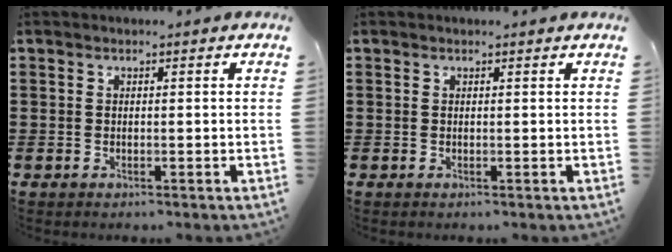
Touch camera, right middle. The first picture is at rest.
{"total": 0.0}